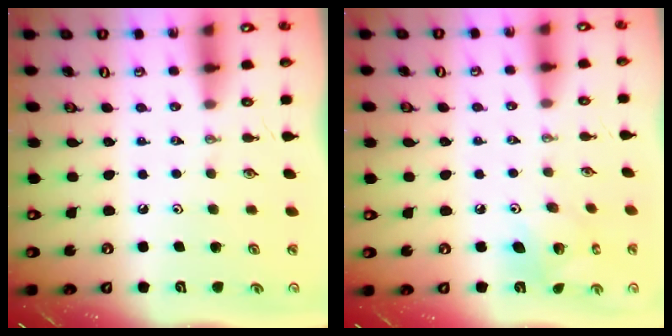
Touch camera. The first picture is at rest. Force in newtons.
{"total": 7.2, "press": 7.2, "slide": 0.3}